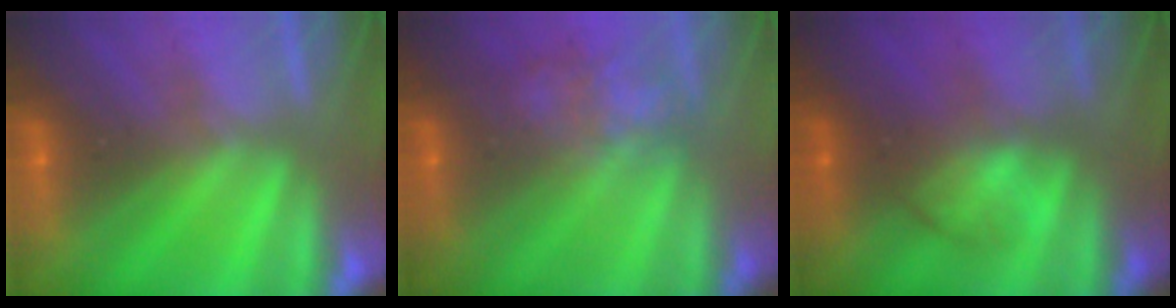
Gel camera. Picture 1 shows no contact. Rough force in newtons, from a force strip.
{"total": 4.8}
{"total": 2.0}